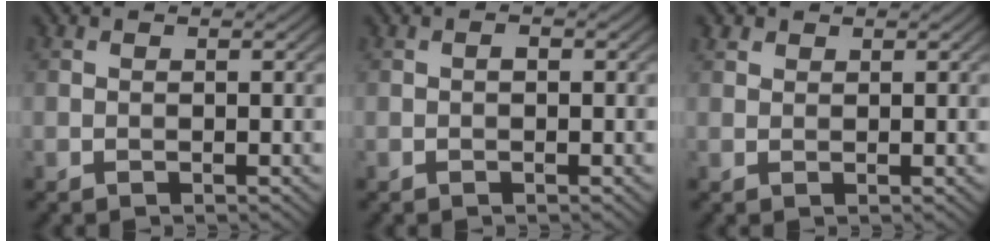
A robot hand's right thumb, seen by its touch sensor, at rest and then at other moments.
{"total": 0.6, "force": [-0.1, 0.3, 0.5], "torque": [-0.007, 0.002, -0.002]}
{"total": 1.3, "force": [0.9, 0.8, 0.3], "torque": [-0.008, 0.005, 0.019]}